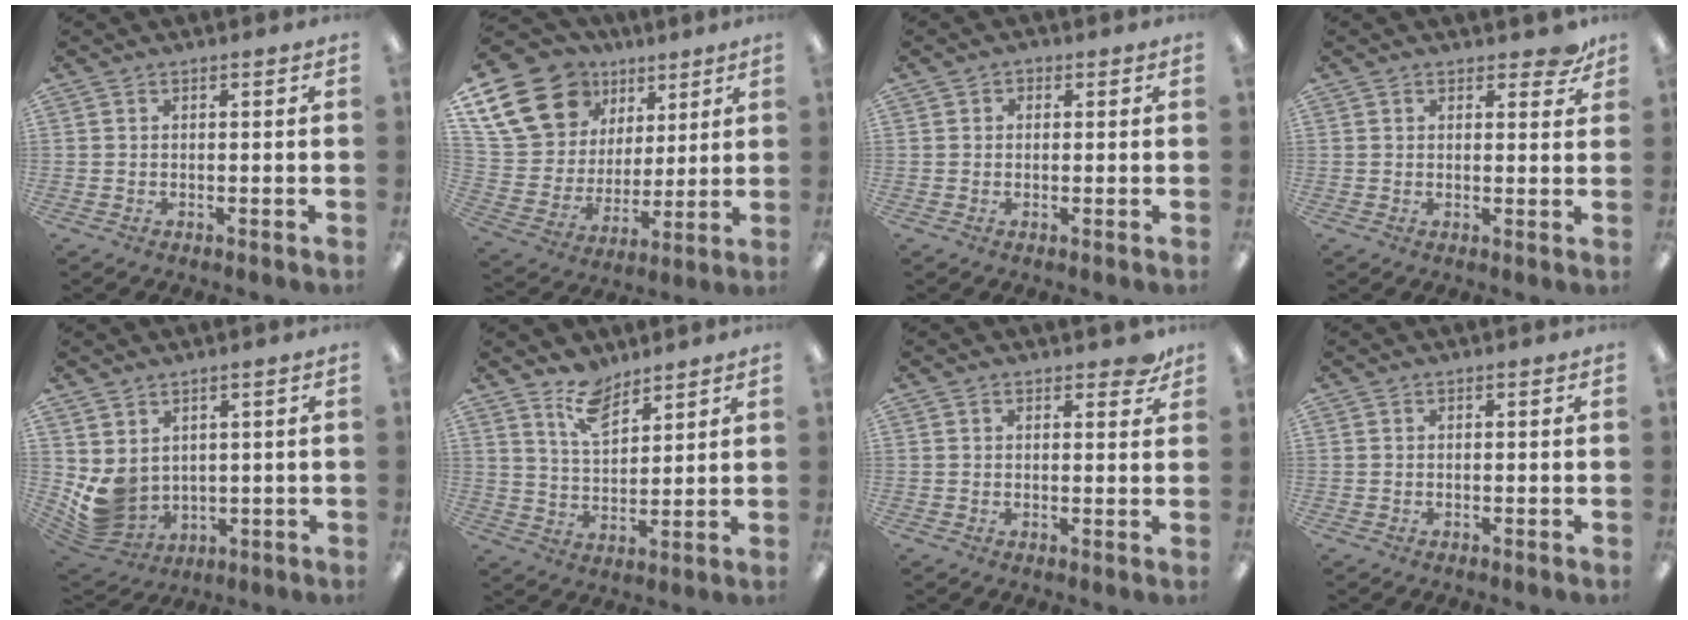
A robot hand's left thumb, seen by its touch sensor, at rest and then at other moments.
{"total": 21.3, "force": [12.0, 15.0, 9.2], "torque": [-0.186, -0.051, 0.236]}
{"total": 1.1, "force": [0.0, 1.1, 0.3], "torque": [0.002, 0.002, -0.004]}
{"total": 3.5, "force": [2.4, 1.6, 2.0], "torque": [-0.019, -0.005, 0.038]}
{"total": 6.6, "force": [2.3, 5.6, 2.8], "torque": [-0.084, -0.024, 0.052]}
{"total": 8.6, "force": [6.5, 4.1, 3.8], "torque": [-0.071, -0.031, 0.119]}
{"total": 2.8, "force": [2.0, 1.3, 1.5], "torque": [-0.016, -0.003, 0.033]}
{"total": 0.0}